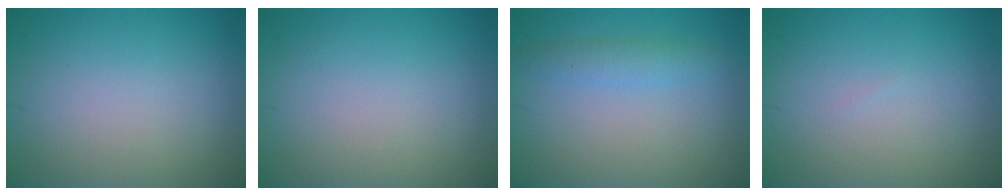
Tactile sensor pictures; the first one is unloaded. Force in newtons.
{"total": 0.0}
{"total": 2.0, "press": 2.0, "slide": 0.1}
{"total": 0.0}